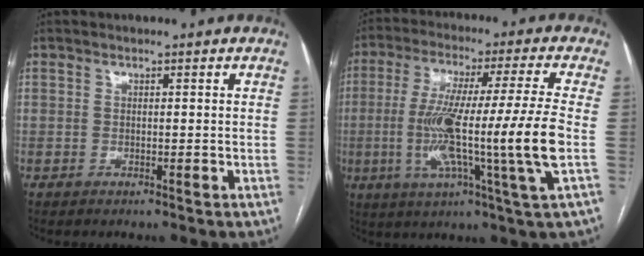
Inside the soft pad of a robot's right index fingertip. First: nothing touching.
{"total": 18.2, "force": [-2.7, -1.7, 18.0], "torque": [-0.310, -0.014, -0.059]}